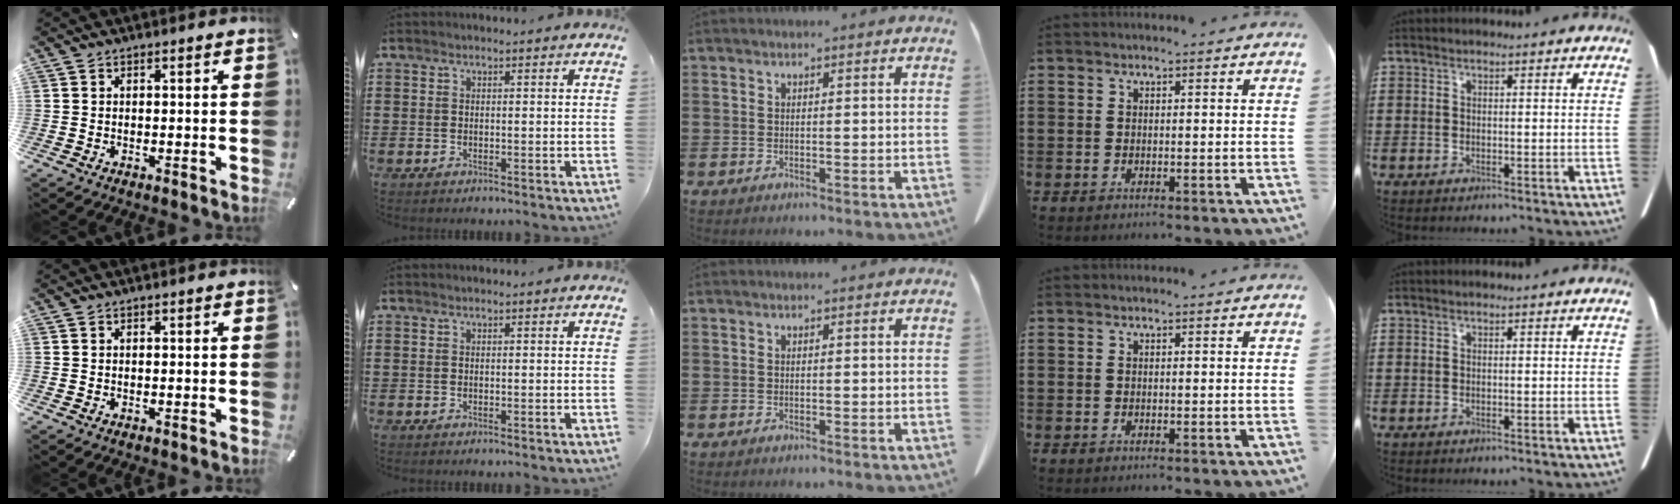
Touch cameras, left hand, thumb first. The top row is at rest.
{}